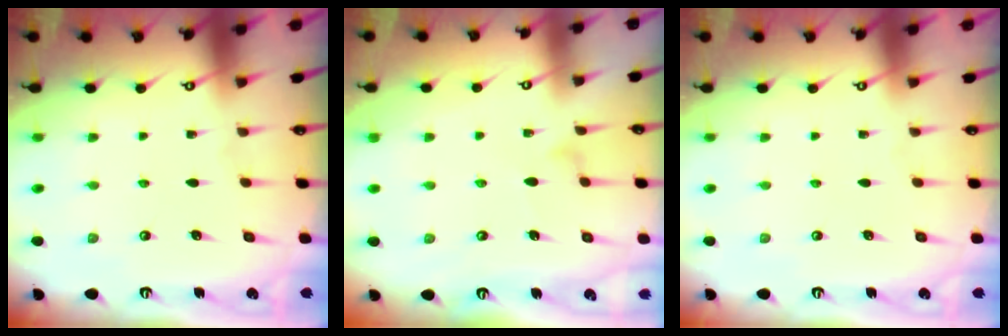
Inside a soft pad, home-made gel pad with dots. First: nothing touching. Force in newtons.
{"total": 8.3, "press": 8.3, "slide": 0.4}
{"total": 0.0}